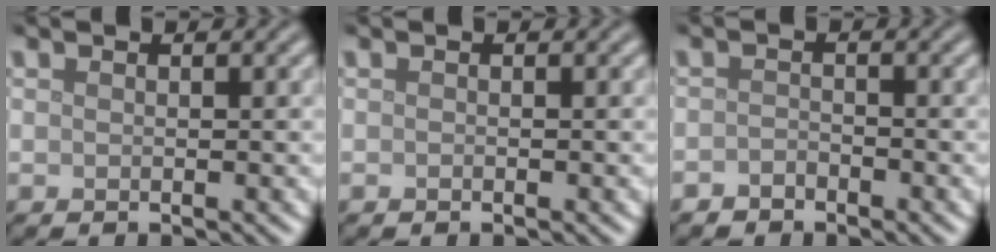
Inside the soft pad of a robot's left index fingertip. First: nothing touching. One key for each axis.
{"total": 0.0}
{"total": 1.2, "fx": -1.0, "fy": 0.6, "fz": 0.2, "tx": -0.003, "ty": 0.003, "tz": -0.020}